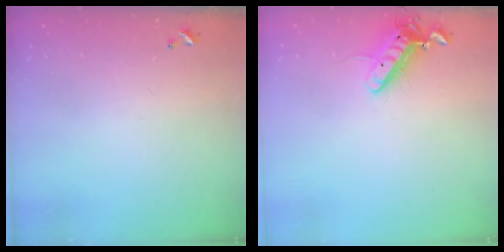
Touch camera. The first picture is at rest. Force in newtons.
{"total": 11.8, "press": 11.6, "slide": 2.2}